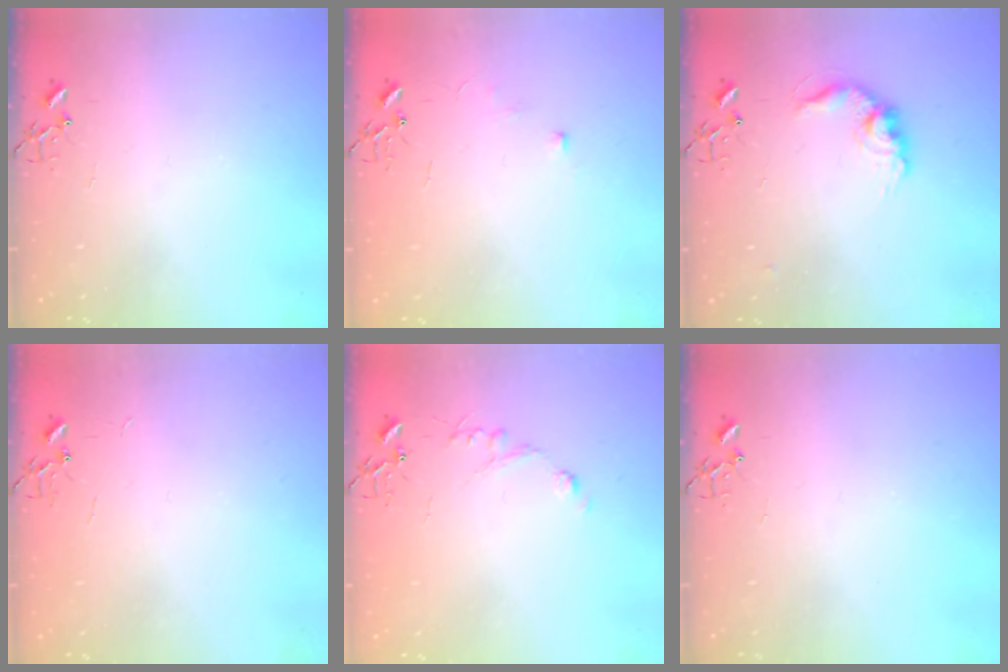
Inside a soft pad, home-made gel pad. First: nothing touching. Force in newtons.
{"total": 5.4, "press": 5.3, "slide": 0.7}
{"total": 11.9, "press": 11.9, "slide": 0.7}
{"total": 1.8, "press": 1.8, "slide": 0.2}
{"total": 5.5, "press": 5.5, "slide": 0.6}
{"total": 0.0}